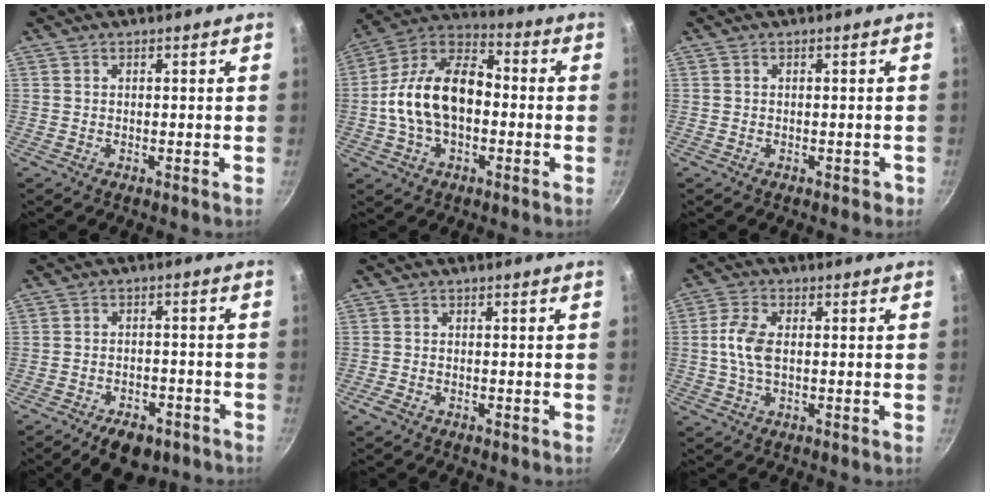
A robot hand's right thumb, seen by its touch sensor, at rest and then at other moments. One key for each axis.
{"total": 17.0, "fx": -1.7, "fy": 10.7, "fz": 13.2, "tx": -0.209, "ty": 0.045, "tz": -0.048}
{"total": 1.1, "fx": -0.5, "fy": 0.8, "fz": 0.6, "tx": 0.001, "ty": 0.010, "tz": -0.001}
{"total": 9.0, "fx": -5.9, "fy": 4.8, "fz": 4.8, "tx": -0.057, "ty": 0.033, "tz": -0.074}
{"total": 1.7, "fx": -1.1, "fy": 0.9, "fz": 1.0, "tx": -0.026, "ty": 0.007, "tz": -0.024}
{"total": 6.2, "fx": 0.1, "fy": 3.4, "fz": 5.1, "tx": -0.109, "ty": 0.010, "tz": -0.004}